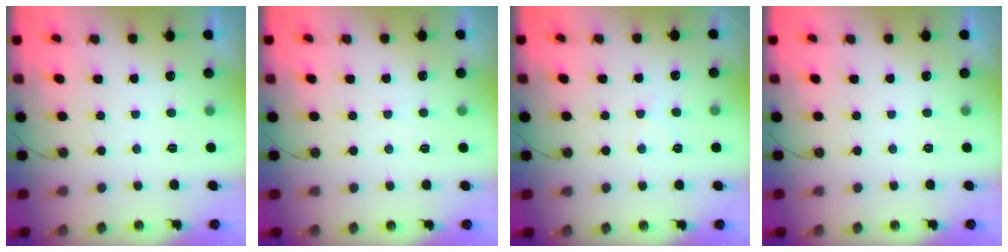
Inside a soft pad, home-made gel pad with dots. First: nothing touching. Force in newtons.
{"total": 3.6, "press": 3.6, "slide": 0.4}
{"total": 4.6, "press": 4.5, "slide": 0.7}
{"total": 0.0}